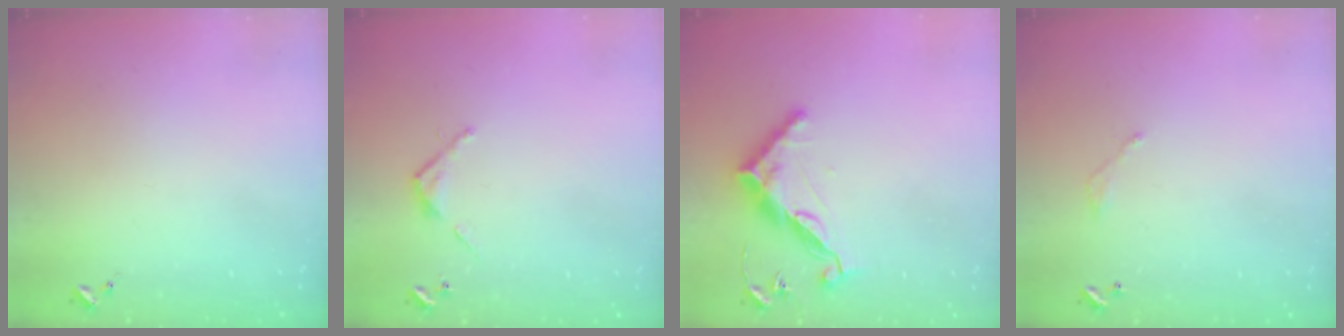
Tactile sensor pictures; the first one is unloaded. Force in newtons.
{"total": 3.7, "press": 3.7, "slide": 0.2}
{"total": 12.1, "press": 12.0, "slide": 0.4}
{"total": 3.8, "press": 3.8, "slide": 0.2}